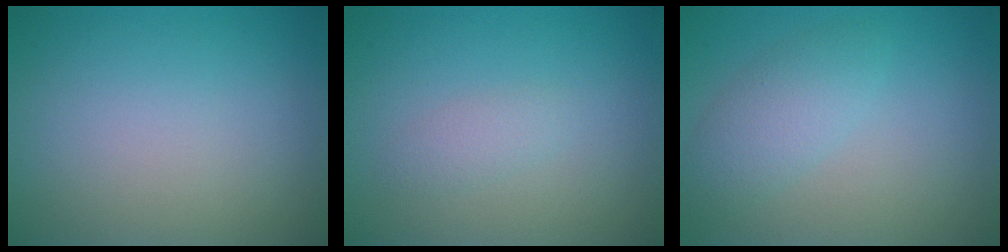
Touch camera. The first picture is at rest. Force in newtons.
{"total": 1.2, "press": 1.2, "slide": 0.0}
{"total": 2.8, "press": 2.8, "slide": 0.1}